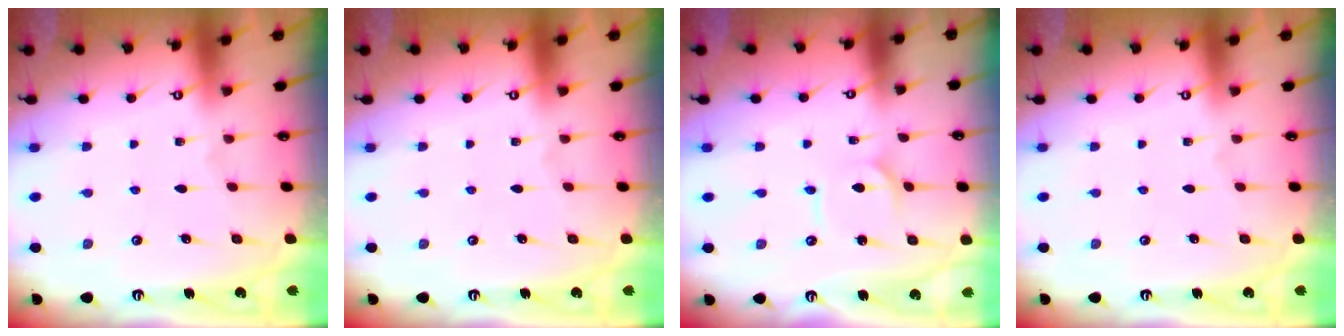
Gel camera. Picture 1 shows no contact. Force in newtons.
{"total": 0.0}
{"total": 2.3, "press": 2.2, "slide": 0.3}
{"total": 0.0}